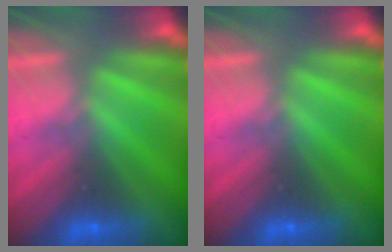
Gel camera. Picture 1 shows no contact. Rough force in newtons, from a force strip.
{"total": 0.0}